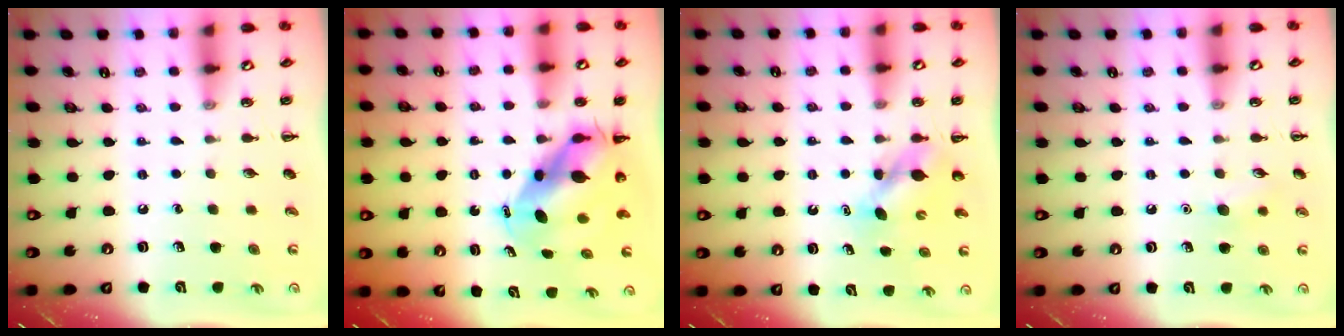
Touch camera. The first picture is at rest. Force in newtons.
{"total": 8.0, "press": 7.7, "slide": 2.0}
{"total": 5.2, "press": 5.2, "slide": 0.4}
{"total": 6.3, "press": 6.1, "slide": 1.7}